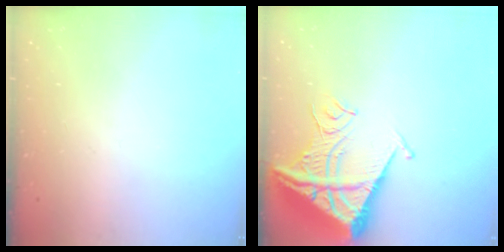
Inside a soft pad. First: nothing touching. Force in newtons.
{"total": 16.6, "press": 16.4, "slide": 2.0}